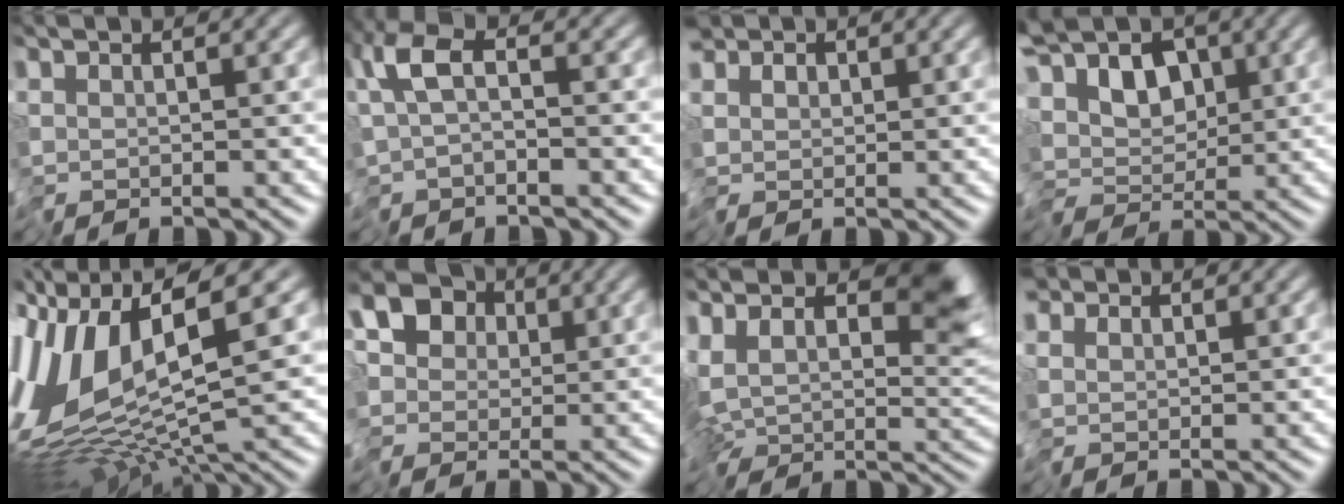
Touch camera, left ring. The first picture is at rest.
{"total": 3.4, "force": [-1.2, 1.6, 2.8], "torque": [-0.062, -0.004, -0.032]}
{"total": 2.3, "force": [0.2, 1.8, 1.4], "torque": [-0.040, 0.002, -0.001]}
{"total": 8.3, "force": [0.9, 5.5, 6.1], "torque": [-0.080, 0.012, 0.021]}
{"total": 11.3, "force": [0.0, 3.8, 10.6], "torque": [-0.228, -0.009, 0.013]}
{"total": 12.4, "force": [1.7, 10.4, 6.5], "torque": [-0.143, 0.025, -0.005]}
{"total": 9.3, "force": [3.3, 5.6, 6.7], "torque": [-0.141, -0.004, 0.060]}
{"total": 1.8, "force": [0.7, 1.3, 0.9], "torque": [-0.031, 0.005, 0.009]}